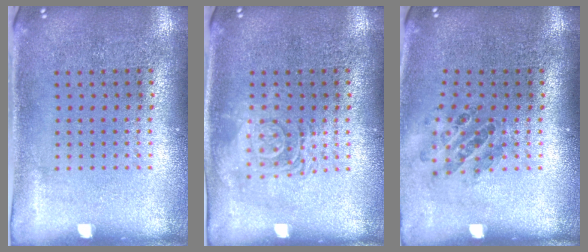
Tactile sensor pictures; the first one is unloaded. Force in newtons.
{"total": 3.0, "press": 2.9, "slide": 0.4}
{"total": 0.9, "press": 0.9, "slide": 0.0}